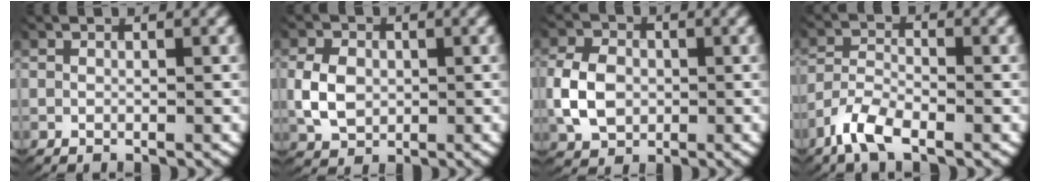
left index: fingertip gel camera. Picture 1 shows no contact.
{"total": 4.2, "force": [-0.1, 3.5, 2.5], "torque": [-0.058, -0.012, 0.009]}
{"total": 4.9, "force": [-0.3, 3.9, 2.9], "torque": [-0.064, -0.007, 0.000]}
{"total": 4.1, "force": [-2.7, 2.1, 2.3], "torque": [-0.060, -0.013, -0.047]}